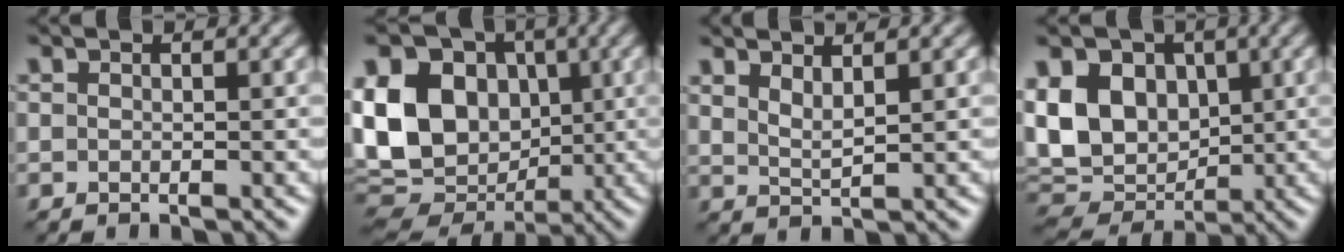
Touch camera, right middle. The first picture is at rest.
{"total": 16.1, "force": [1.5, 13.0, 9.5], "torque": [-0.204, 0.013, 0.019]}
{"total": 2.0, "force": [1.5, 0.4, 1.2], "torque": [-0.023, -0.005, 0.029]}
{"total": 11.8, "force": [2.4, 8.9, 7.3], "torque": [-0.144, 0.018, 0.037]}